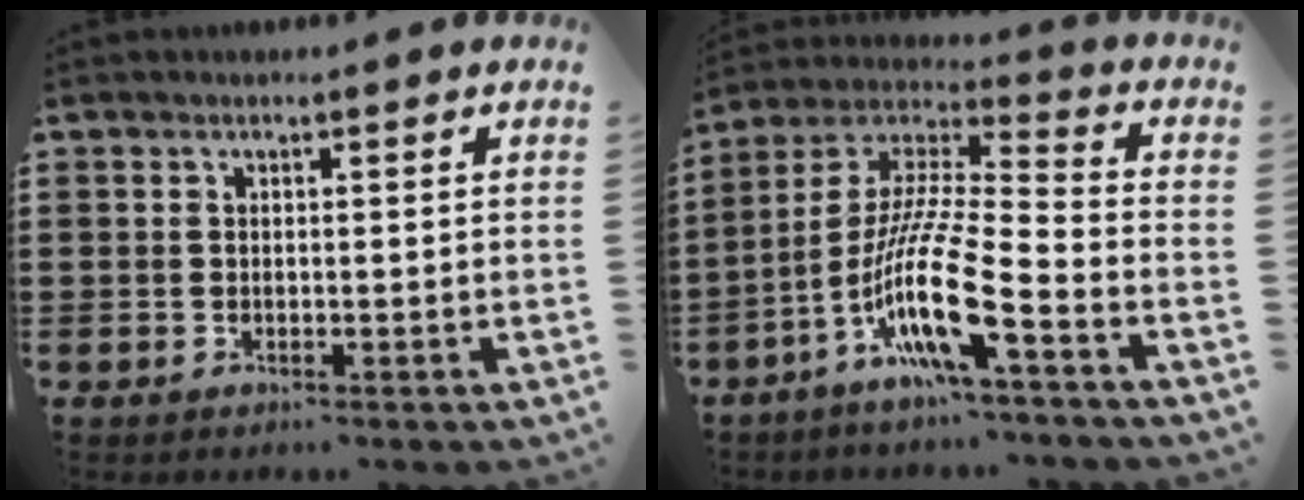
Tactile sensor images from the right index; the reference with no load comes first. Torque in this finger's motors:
{"motor_torque": [1.73, -0.41, 1.05, 0.21]}